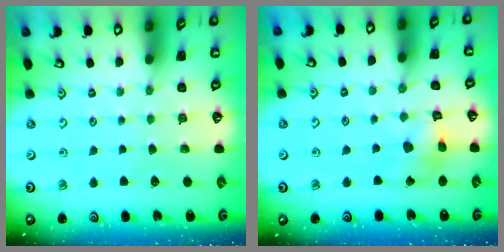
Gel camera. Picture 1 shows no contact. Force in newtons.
{"total": 7.4, "press": 7.3, "slide": 0.8}